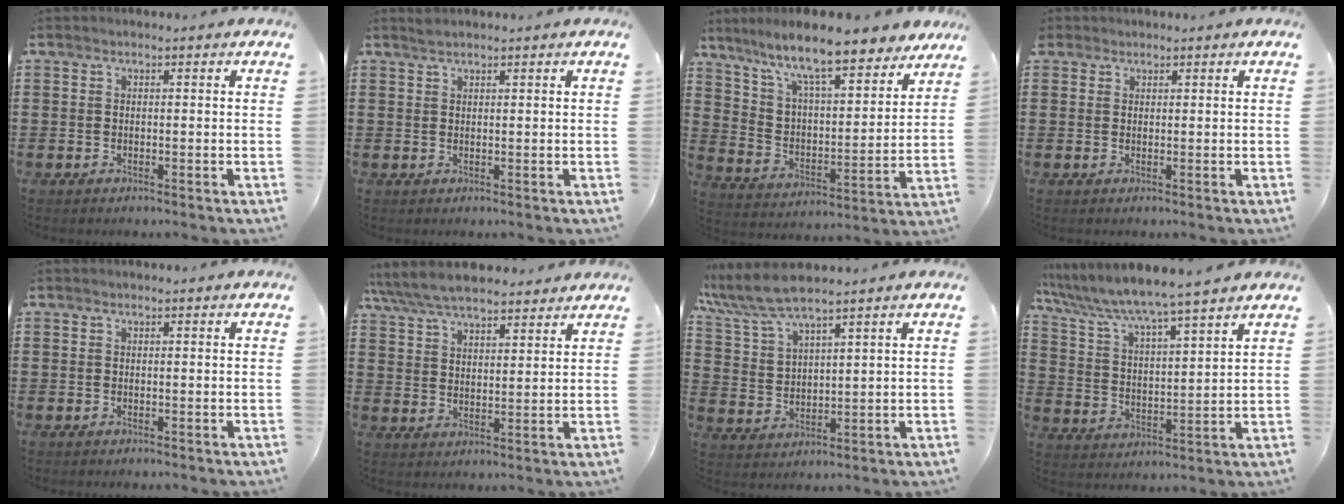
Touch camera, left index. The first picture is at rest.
{"total": 1.0, "force": [0.9, 0.0, 0.3], "torque": [-0.007, 0.000, 0.017]}
{"total": 10.5, "force": [8.8, 1.4, 5.5], "torque": [-0.139, -0.050, 0.151]}
{"total": 1.1, "force": [0.9, 0.6, 0.0], "torque": [-0.003, 0.003, 0.020]}
{"total": 0.0}
{"total": 7.3, "force": [6.6, 1.9, 2.4], "torque": [-0.071, -0.016, 0.122]}
{"total": 6.6, "force": [5.5, 1.3, 3.3], "torque": [-0.082, -0.016, 0.099]}
{"total": 5.7, "force": [5.3, -0.4, 2.1], "torque": [-0.067, -0.036, 0.085]}